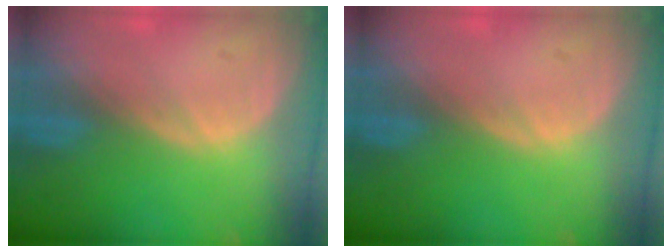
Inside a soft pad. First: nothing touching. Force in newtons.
{"total": 0.0}